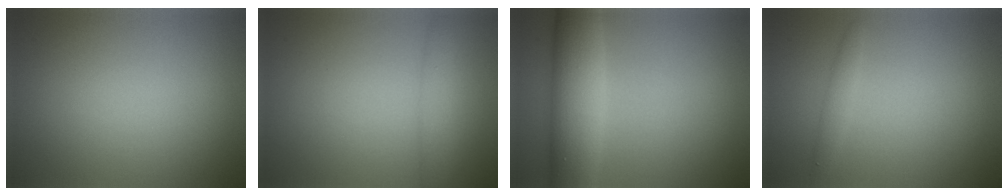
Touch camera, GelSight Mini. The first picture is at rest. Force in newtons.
{"total": 2.0, "press": 2.0, "slide": 0.0}
{"total": 7.7, "press": 7.7, "slide": 0.3}
{"total": 1.3, "press": 1.3, "slide": 0.0}